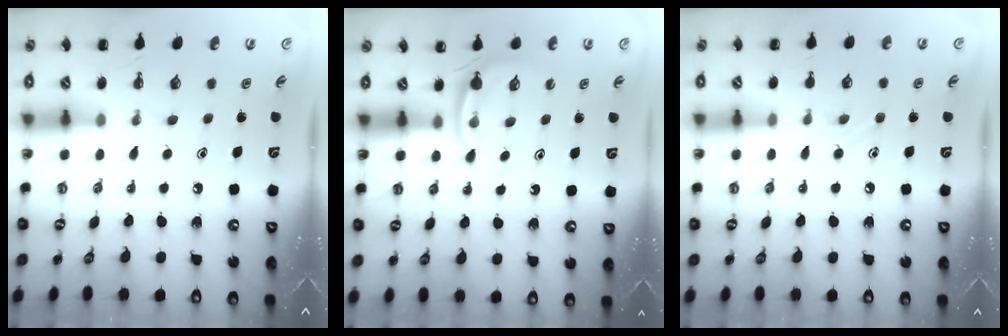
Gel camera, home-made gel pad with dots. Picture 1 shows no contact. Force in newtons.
{"total": 3.9, "press": 3.7, "slide": 1.3}
{"total": 7.1, "press": 6.9, "slide": 1.5}